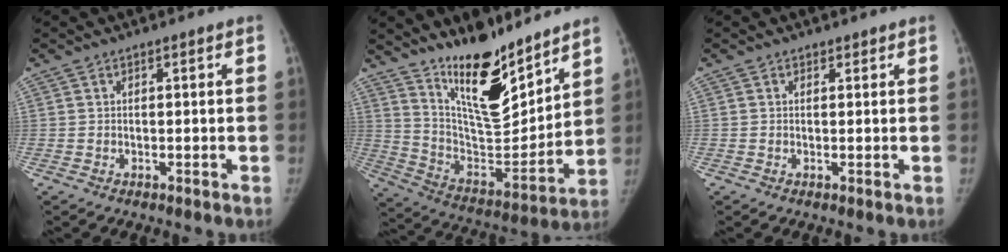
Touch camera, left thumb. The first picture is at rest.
{"total": 18.5, "force": [14.1, 5.7, 10.5], "torque": [-0.124, -0.115, 0.249]}
{"total": 0.7, "force": [0.5, 0.5, -0.2], "torque": [0.011, -0.005, 0.003]}